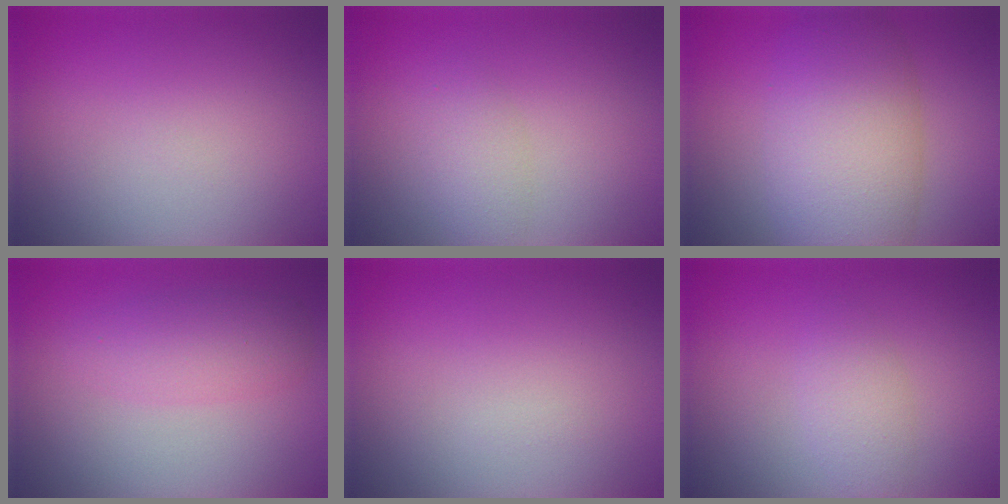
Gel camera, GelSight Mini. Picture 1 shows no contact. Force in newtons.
{"total": 2.0, "press": 2.0, "slide": 0.1}
{"total": 9.1, "press": 9.1, "slide": 0.3}
{"total": 3.0, "press": 3.0, "slide": 0.1}
{"total": 0.0}
{"total": 2.1, "press": 2.0, "slide": 0.0}